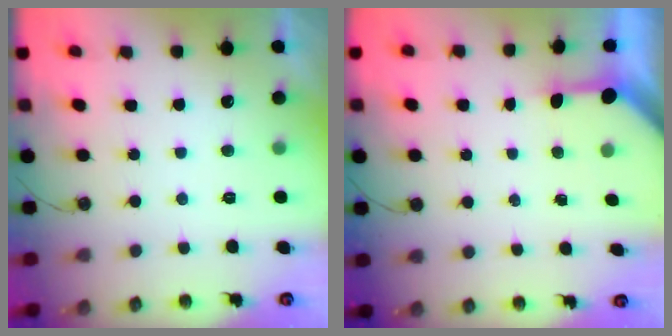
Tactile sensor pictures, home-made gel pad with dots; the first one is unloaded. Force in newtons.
{"total": 3.3, "press": 3.3, "slide": 0.3}